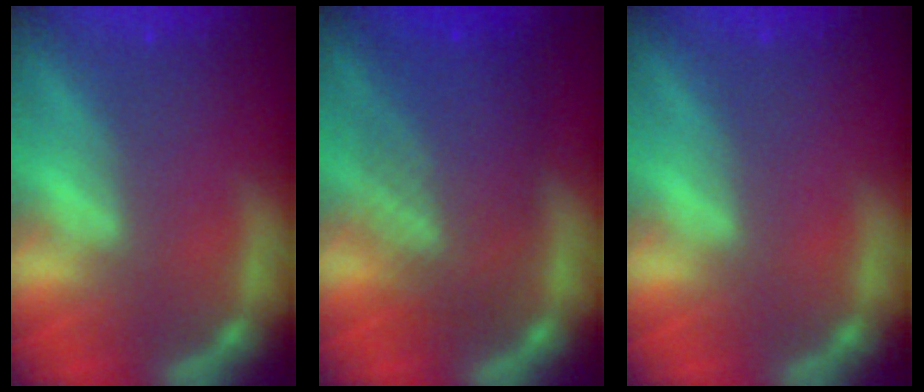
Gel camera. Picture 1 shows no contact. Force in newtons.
{"total": 8.6}
{"total": 0.0}